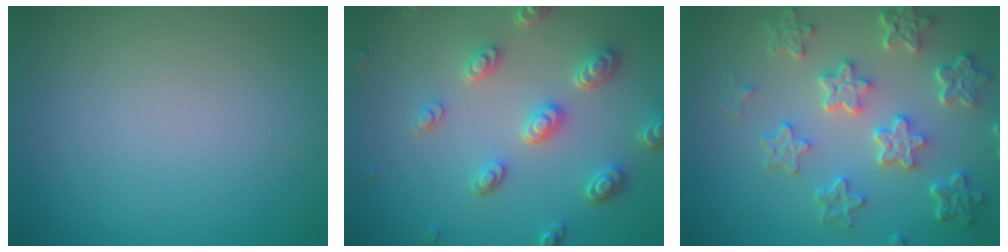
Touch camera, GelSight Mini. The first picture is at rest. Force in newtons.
{"total": 4.6, "press": 3.6, "slide": 2.8}
{"total": 6.3, "press": 4.8, "slide": 4.2}